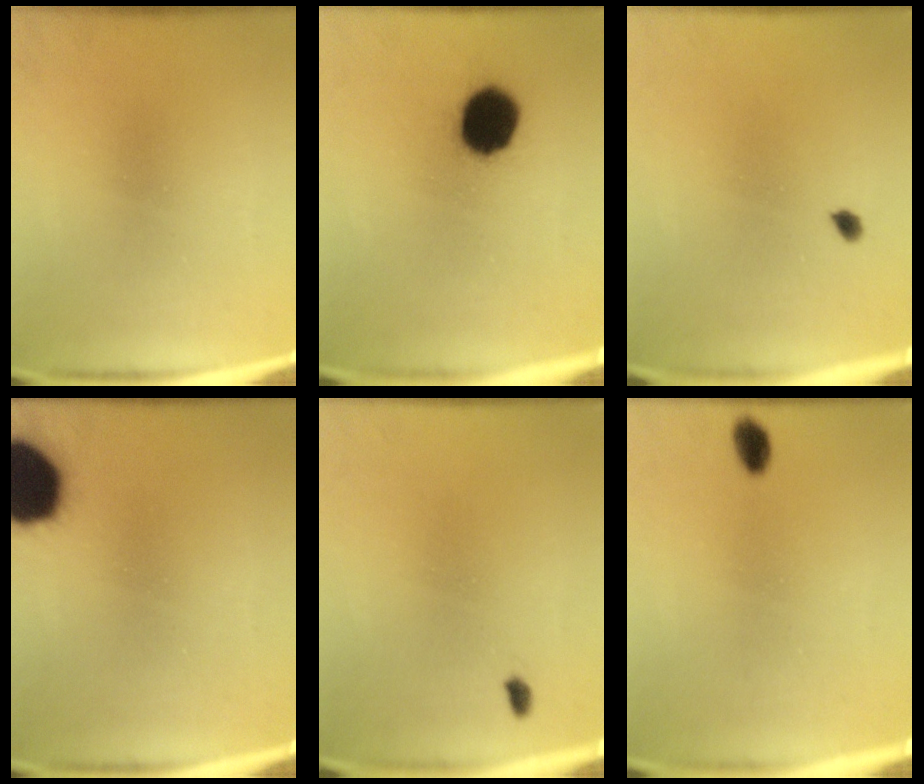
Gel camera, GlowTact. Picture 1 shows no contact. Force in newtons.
{"total": 13.6}
{"total": 1.1}
{"total": 18.6}
{"total": 1.1}
{"total": 2.7}